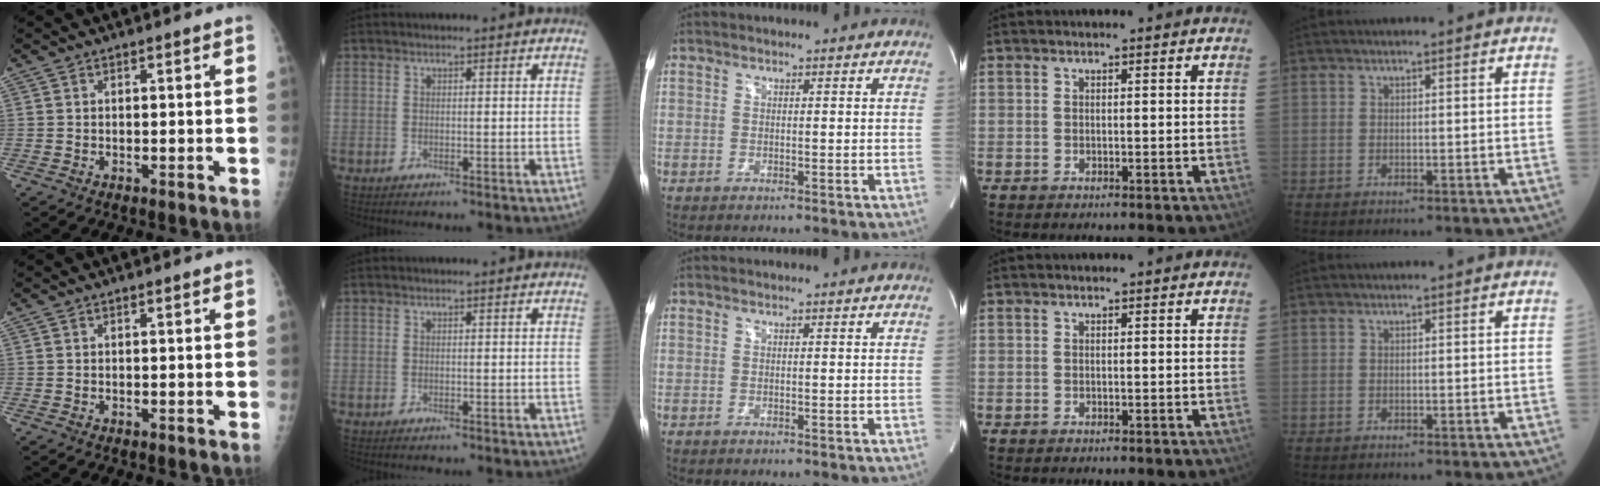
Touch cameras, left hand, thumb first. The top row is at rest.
{}